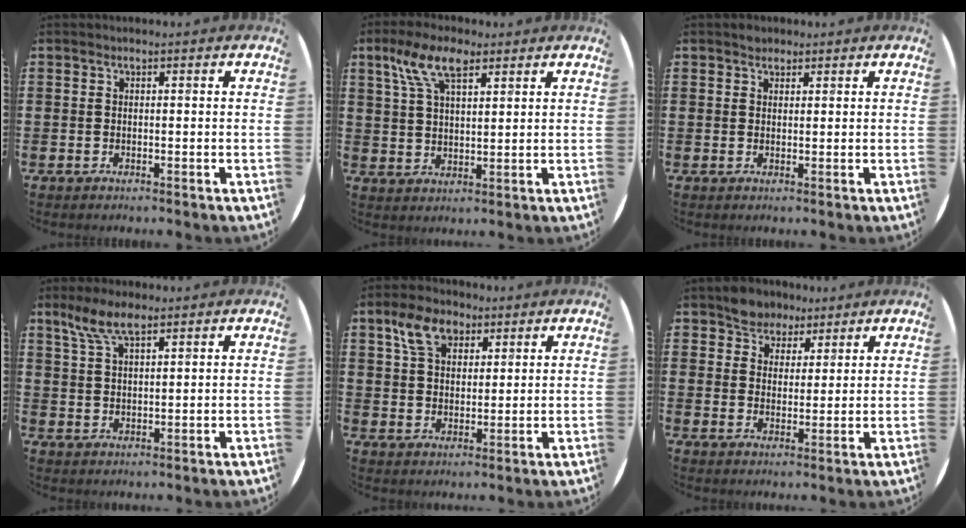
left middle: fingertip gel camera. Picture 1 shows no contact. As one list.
[{"total": 7.2, "force": [4.5, 3.1, 4.8], "torque": [-0.106, 0.008, 0.081]}, {"total": 1.3, "force": [1.1, 0.6, 0.1], "torque": [0.007, 0.000, 0.019]}, {"total": 5.6, "force": [3.8, 1.9, 3.7], "torque": [-0.080, 0.005, 0.068]}, {"total": 6.2, "force": [3.9, 3.9, 2.9], "torque": [-0.055, 0.009, 0.070]}, {"total": 4.5, "force": [3.7, 2.6, -0.1], "torque": [-0.015, 0.005, 0.071]}]